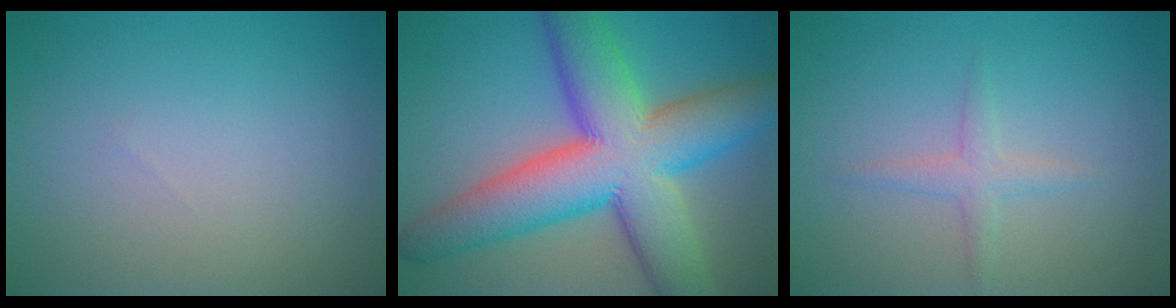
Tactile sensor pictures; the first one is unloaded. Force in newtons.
{"total": 13.5, "press": 13.5, "slide": 0.3}
{"total": 1.6, "press": 1.6, "slide": 0.0}